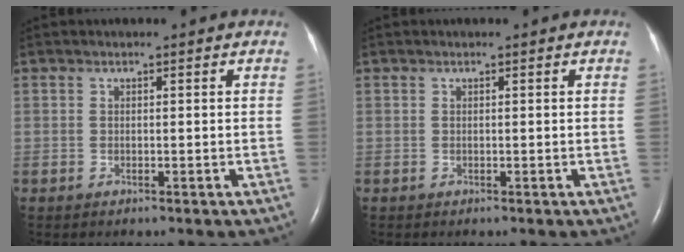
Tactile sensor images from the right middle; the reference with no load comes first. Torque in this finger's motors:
{"motor_torque": [-0.06, 0.08, 0.02, -0.01]}